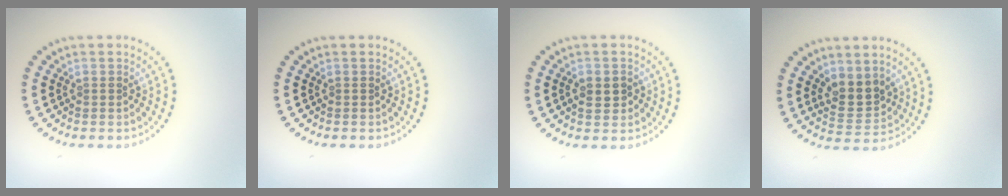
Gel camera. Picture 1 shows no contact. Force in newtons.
{"total": 0.0}
{"total": 2.1, "press": 2.1, "slide": 0.2}
{"total": 3.0, "press": 2.7, "slide": 1.2}